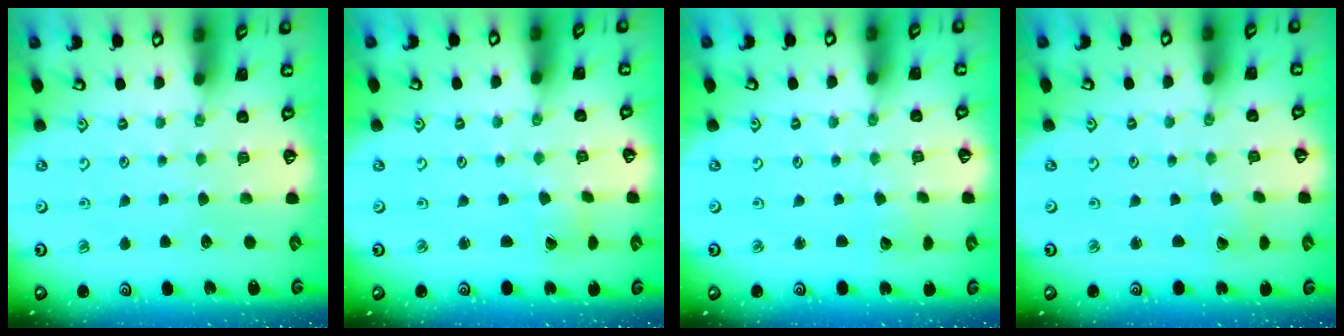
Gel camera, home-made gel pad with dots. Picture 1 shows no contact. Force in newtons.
{"total": 0.7, "press": 0.7, "slide": 0.1}
{"total": 2.5, "press": 2.5, "slide": 0.2}
{"total": 1.9, "press": 1.9, "slide": 0.1}